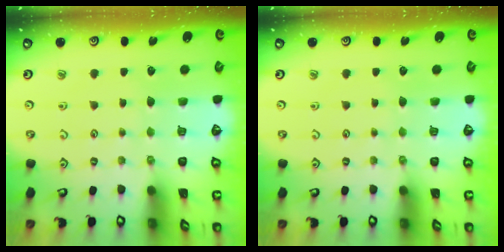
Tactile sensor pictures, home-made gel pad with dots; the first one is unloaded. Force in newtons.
{"total": 0.0}